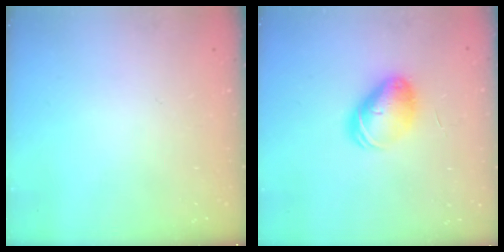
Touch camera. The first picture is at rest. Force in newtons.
{"total": 9.3, "press": 9.2, "slide": 1.5}